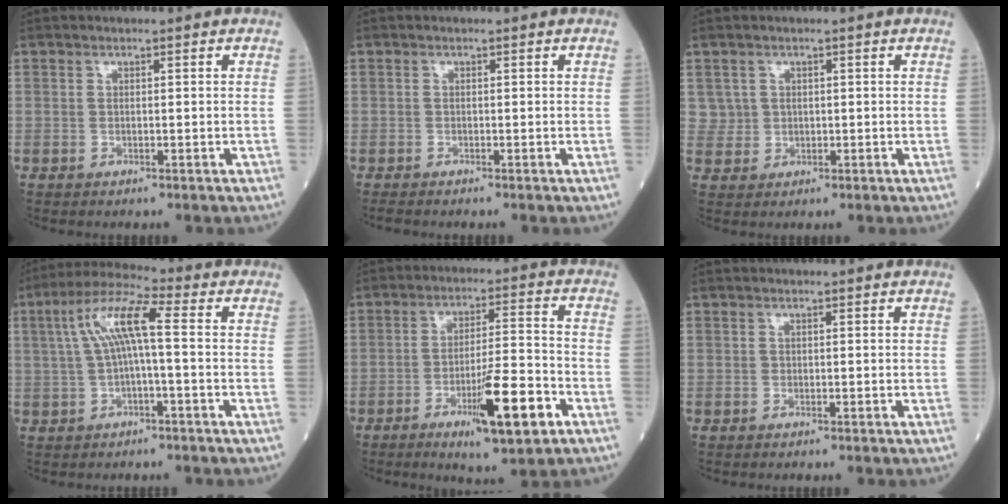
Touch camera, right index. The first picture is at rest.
{"total": 0.7, "force": [-0.7, 0.1, 0.0], "torque": [-0.004, -0.002, -0.017]}
{"total": 2.7, "force": [0.9, 2.5, -0.1], "torque": [0.015, 0.003, 0.015]}
{"total": 8.5, "force": [0.9, 1.0, 8.4], "torque": [-0.164, 0.032, 0.014]}
{"total": 11.7, "force": [-5.4, 1.3, 10.2], "torque": [-0.165, -0.011, -0.084]}
{"total": 0.0}